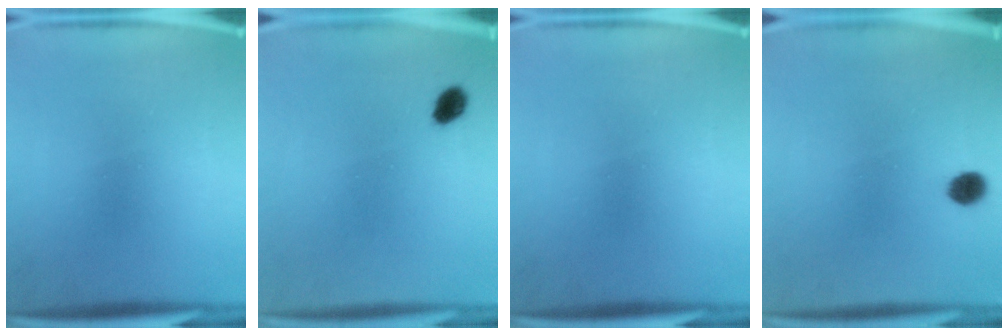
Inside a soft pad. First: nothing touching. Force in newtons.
{"total": 2.9}
{"total": 0.0}
{"total": 3.4}